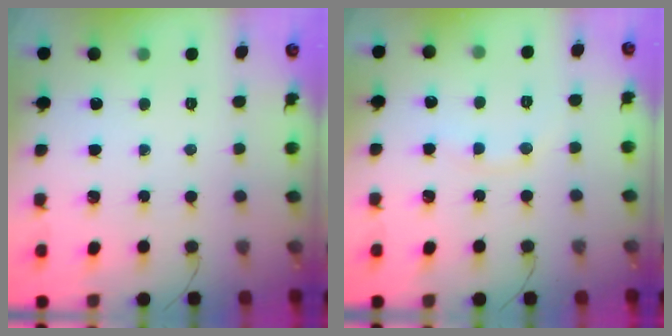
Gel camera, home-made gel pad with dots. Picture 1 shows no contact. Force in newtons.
{"total": 6.6, "press": 6.3, "slide": 1.7}